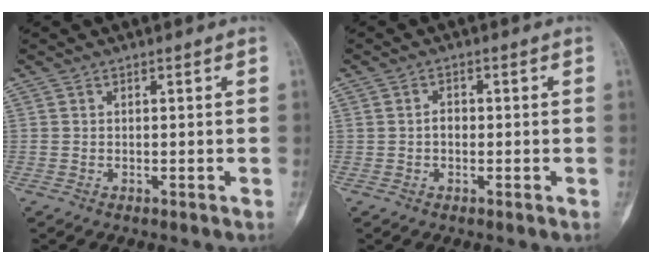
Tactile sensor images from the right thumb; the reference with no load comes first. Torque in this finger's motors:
{"motor_torque": [0.32, 0.02, 0.01, -0.11, 0.07]}